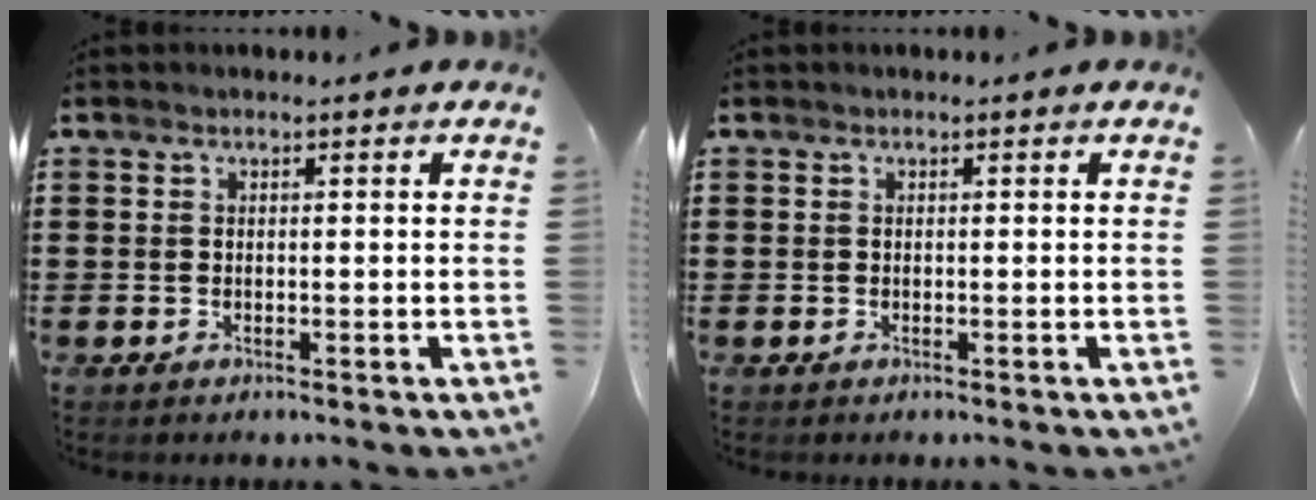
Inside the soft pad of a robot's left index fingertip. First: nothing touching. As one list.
[{"total": 0.0}]